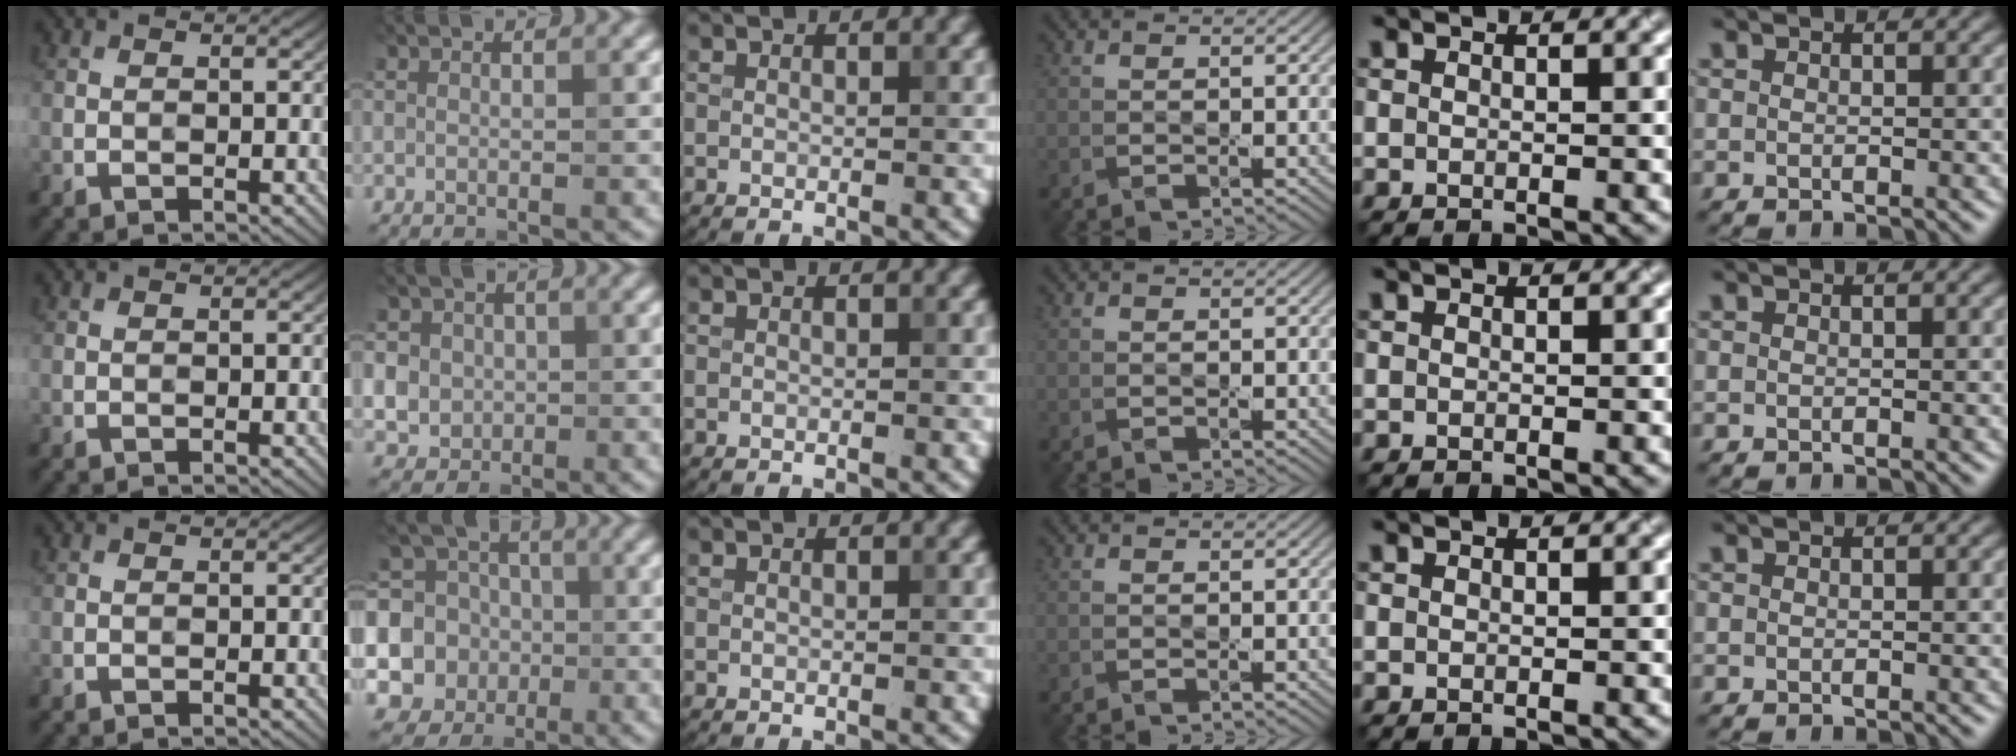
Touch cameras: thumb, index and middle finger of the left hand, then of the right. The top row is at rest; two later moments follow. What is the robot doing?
{"motion": "press", "object": "sticker"}